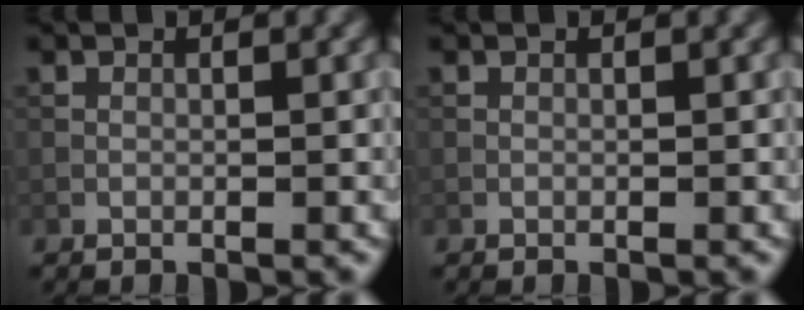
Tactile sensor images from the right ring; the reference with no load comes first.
{"total": 0.0}